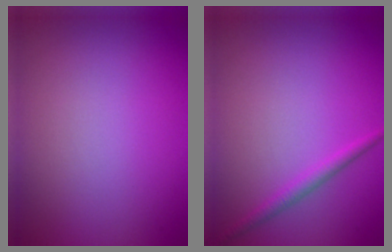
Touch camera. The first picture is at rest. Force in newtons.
{"total": 1.4, "press": 1.4, "slide": 0.0}